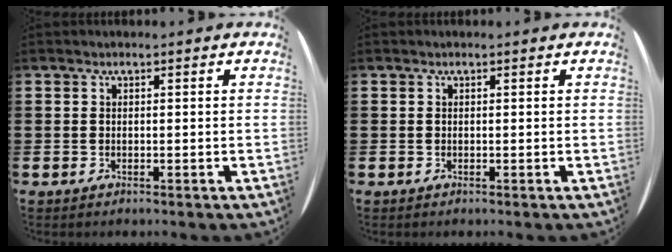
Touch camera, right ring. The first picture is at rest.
{"total": 0.0}